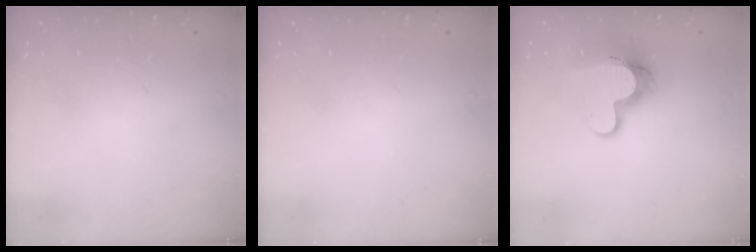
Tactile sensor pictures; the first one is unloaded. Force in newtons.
{"total": 0.0}
{"total": 11.5, "press": 11.4, "slide": 1.2}